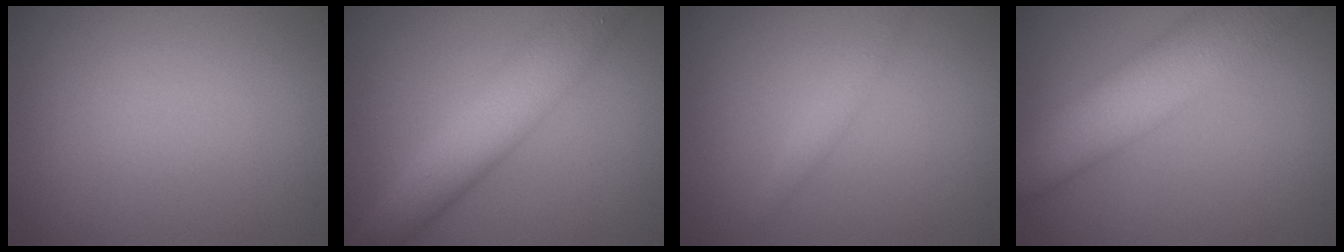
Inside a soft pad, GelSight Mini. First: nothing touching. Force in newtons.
{"total": 6.8, "press": 6.8, "slide": 0.2}
{"total": 1.5, "press": 1.5, "slide": 0.1}
{"total": 8.7, "press": 8.7, "slide": 0.3}